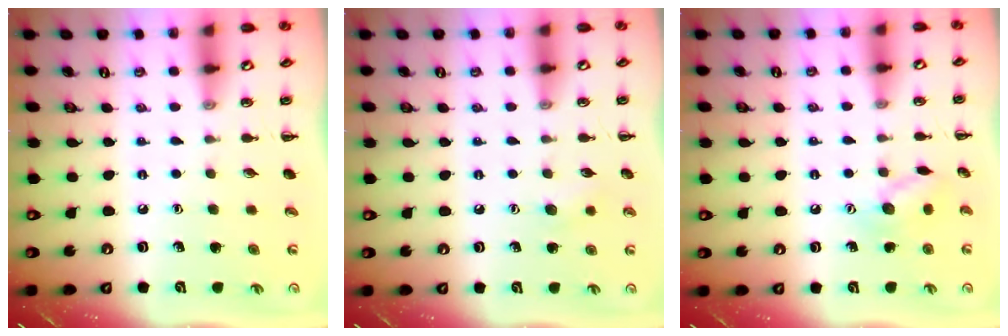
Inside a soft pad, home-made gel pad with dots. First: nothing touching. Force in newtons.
{"total": 5.7, "press": 5.5, "slide": 1.3}
{"total": 8.9, "press": 8.8, "slide": 1.0}